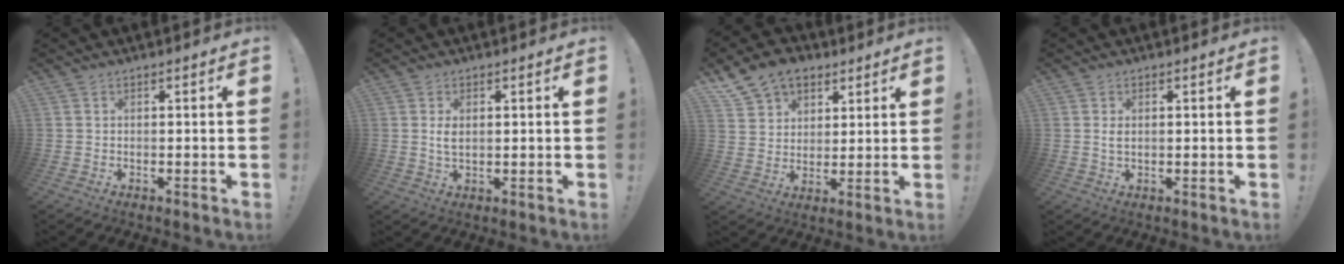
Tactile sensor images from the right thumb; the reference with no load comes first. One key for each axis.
{"total": 3.1, "fx": 0.8, "fy": 1.6, "fz": 2.5, "tx": -0.042, "ty": -0.006, "tz": 0.008}
{"total": 11.6, "fx": 7.2, "fy": 8.3, "fz": 3.7, "tx": -0.061, "ty": -0.043, "tz": 0.142}
{"total": 1.7, "fx": 0.5, "fy": 0.9, "fz": 1.4, "tx": -0.021, "ty": 0.000, "tz": 0.008}